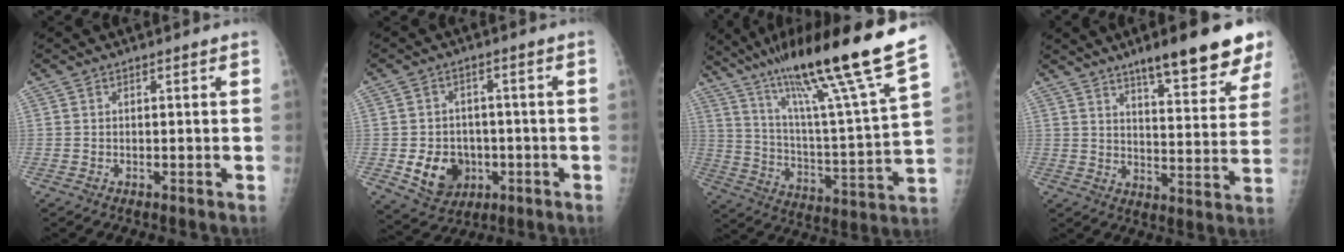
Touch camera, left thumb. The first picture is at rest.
{"total": 9.2, "force": [-2.3, 7.6, 4.6], "torque": [-0.046, 0.007, -0.025]}
{"total": 26.8, "force": [18.7, 1.1, 19.2], "torque": [-0.303, -0.073, 0.306]}
{"total": 16.1, "force": [11.3, 3.4, 11.0], "torque": [-0.113, -0.059, 0.159]}